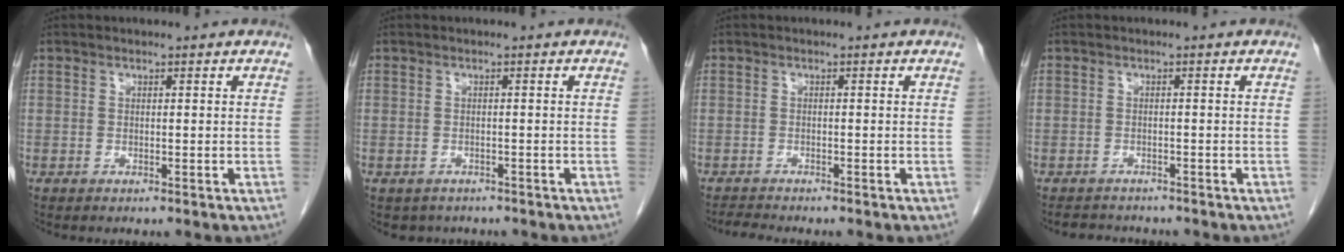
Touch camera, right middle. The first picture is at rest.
{"total": 2.6, "force": [-2.1, 1.6, 0.1], "torque": [-0.002, 0.004, -0.029]}
{"total": 1.5, "force": [-1.4, -0.3, 0.0], "torque": [-0.005, -0.009, -0.026]}
{"total": 3.6, "force": [-3.4, 1.1, 0.4], "torque": [-0.004, -0.007, -0.050]}